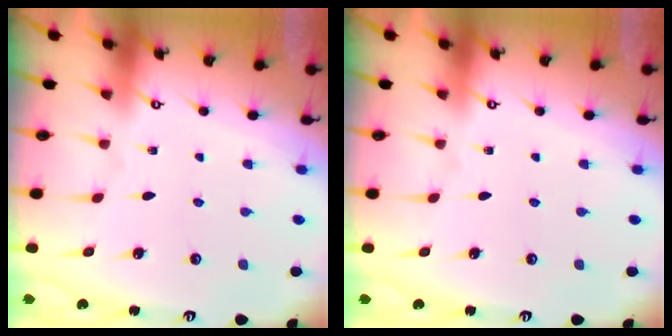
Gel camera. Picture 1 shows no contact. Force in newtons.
{"total": 0.0}